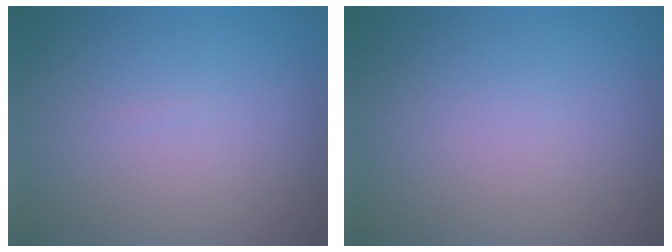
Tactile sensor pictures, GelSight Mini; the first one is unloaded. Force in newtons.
{"total": 0.0}